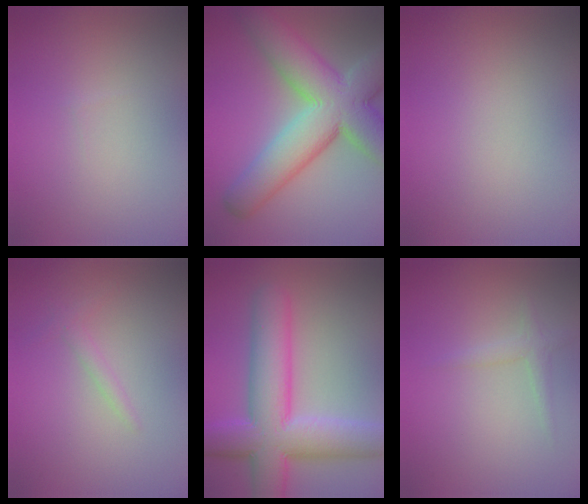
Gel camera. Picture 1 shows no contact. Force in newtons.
{"total": 12.0, "press": 12.0, "slide": 0.4}
{"total": 0.0}
{"total": 0.9, "press": 0.9, "slide": 0.1}
{"total": 10.4, "press": 10.4, "slide": 0.4}
{"total": 1.4, "press": 1.4, "slide": 0.0}